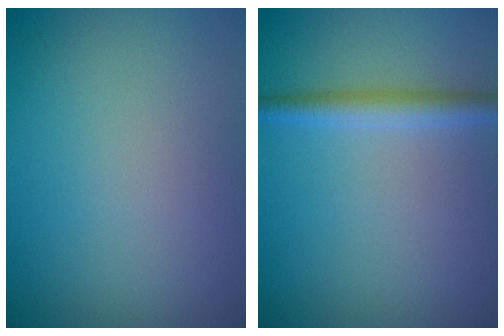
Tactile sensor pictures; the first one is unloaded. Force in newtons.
{"total": 2.4, "press": 2.4, "slide": 0.1}